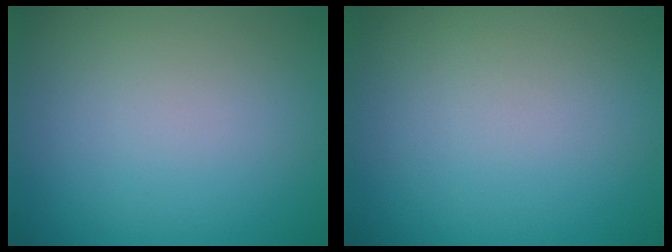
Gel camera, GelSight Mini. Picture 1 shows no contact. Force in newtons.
{"total": 0.0}